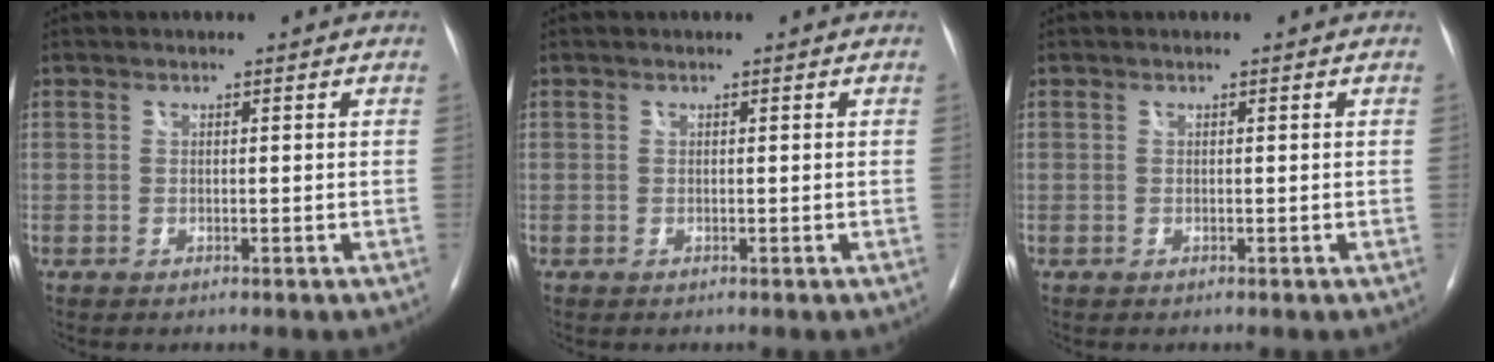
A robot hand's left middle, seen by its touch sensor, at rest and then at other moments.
{"total": 0.0}
{"total": 0.0}